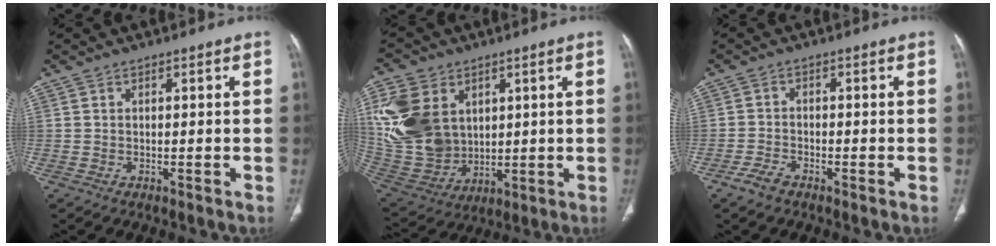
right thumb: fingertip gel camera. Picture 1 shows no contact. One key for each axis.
{"total": 19.1, "fx": 5.5, "fy": 14.3, "fz": 11.4, "tx": -0.234, "ty": -0.017, "tz": 0.132}
{"total": 3.1, "fx": -2.2, "fy": 1.2, "fz": 1.8, "tx": -0.042, "ty": 0.005, "tz": -0.045}